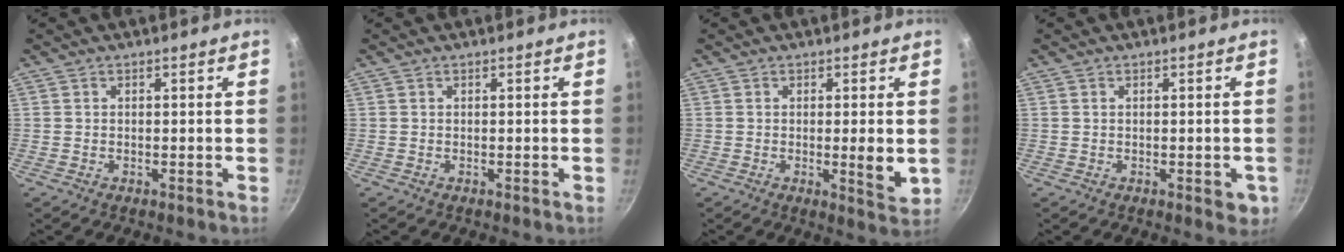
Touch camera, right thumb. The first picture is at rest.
{"total": 0.0}
{"total": 5.0, "force": [-0.3, 1.0, 4.9], "torque": [-0.076, -0.018, -0.004]}
{"total": 3.2, "force": [-0.9, 1.4, 2.7], "torque": [-0.023, -0.004, -0.011]}